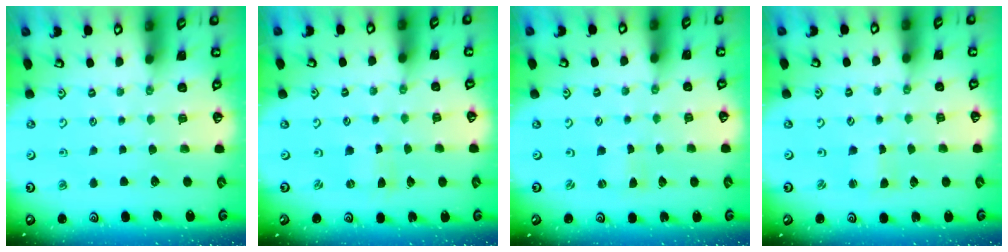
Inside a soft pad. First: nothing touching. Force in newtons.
{"total": 0.0}
{"total": 0.0}
{"total": 1.7, "press": 1.7, "slide": 0.1}